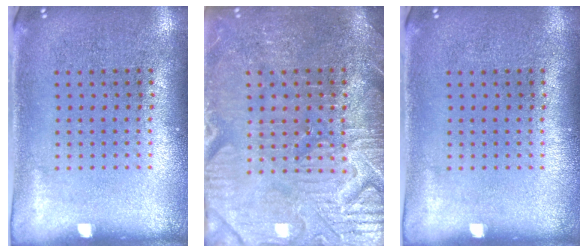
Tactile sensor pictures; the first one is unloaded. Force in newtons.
{"total": 3.9, "press": 3.8, "slide": 1.0}
{"total": 0.0}